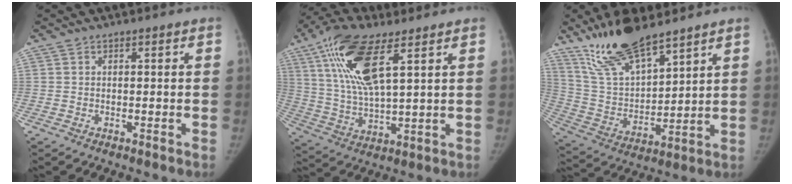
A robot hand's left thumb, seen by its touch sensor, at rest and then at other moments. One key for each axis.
{"total": 16.2, "fx": 7.5, "fy": 5.4, "fz": 13.3, "tx": -0.270, "ty": -0.018, "tz": 0.143}
{"total": 16.0, "fx": 12.4, "fy": 4.7, "fz": 9.0, "tx": -0.147, "ty": -0.062, "tz": 0.247}